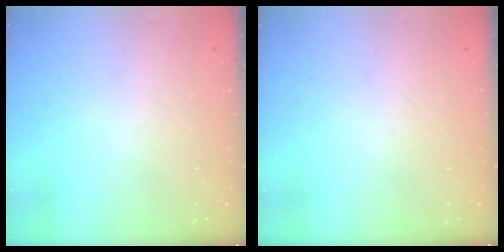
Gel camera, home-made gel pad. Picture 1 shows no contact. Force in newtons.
{"total": 0.0}